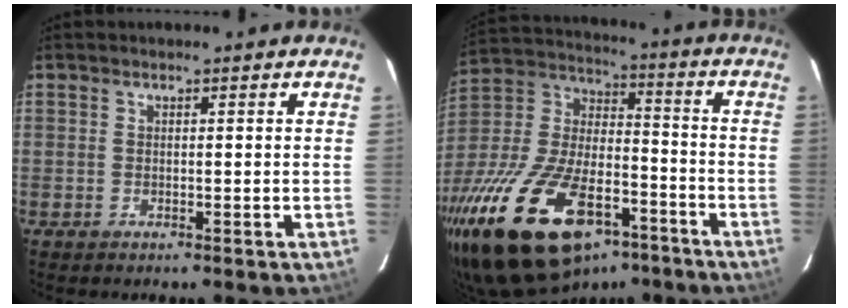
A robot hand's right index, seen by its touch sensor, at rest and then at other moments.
{"total": 29.6, "force": [-17.5, 14.1, 19.2], "torque": [-0.388, -0.016, -0.283]}